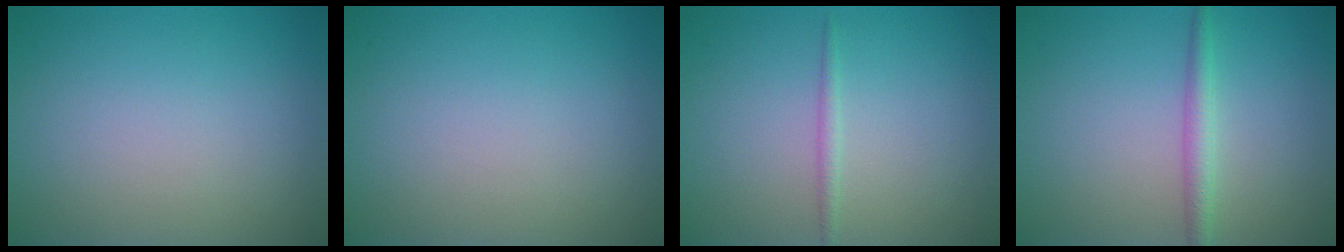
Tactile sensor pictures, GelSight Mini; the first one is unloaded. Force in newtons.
{"total": 0.0}
{"total": 0.9, "press": 0.9, "slide": 0.0}
{"total": 1.9, "press": 1.9, "slide": 0.1}